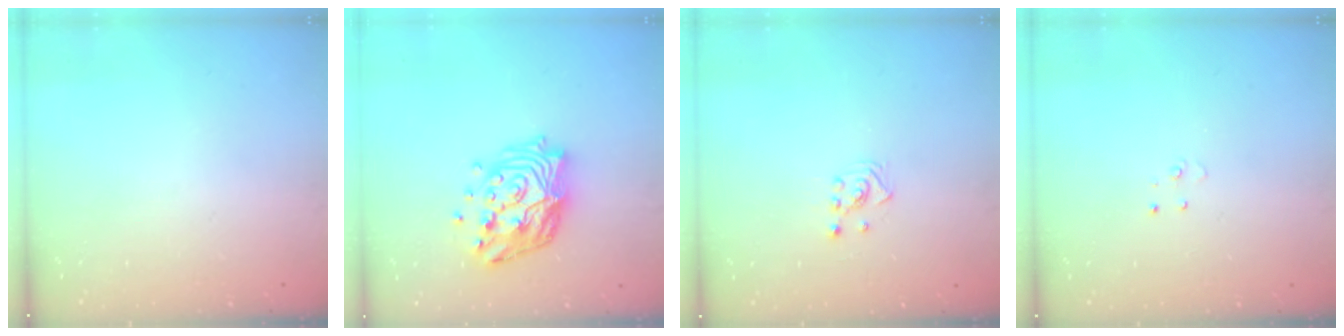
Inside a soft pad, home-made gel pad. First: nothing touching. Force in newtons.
{"total": 16.5, "press": 16.4, "slide": 1.7}
{"total": 2.5, "press": 2.4, "slide": 0.8}
{"total": 3.0, "press": 2.9, "slide": 0.3}